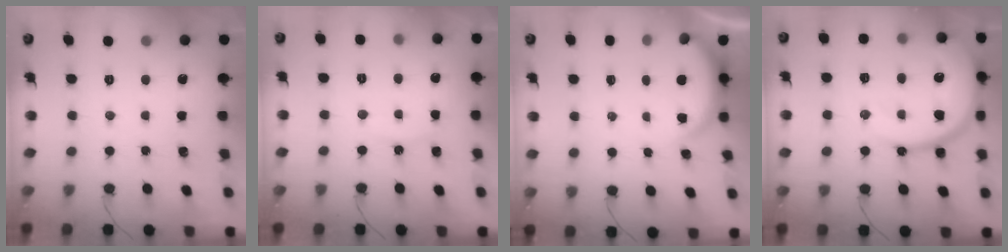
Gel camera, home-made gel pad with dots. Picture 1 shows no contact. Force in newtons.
{"total": 6.6, "press": 6.6, "slide": 0.1}
{"total": 2.9, "press": 2.8, "slide": 0.5}
{"total": 17.1, "press": 17.0, "slide": 1.9}